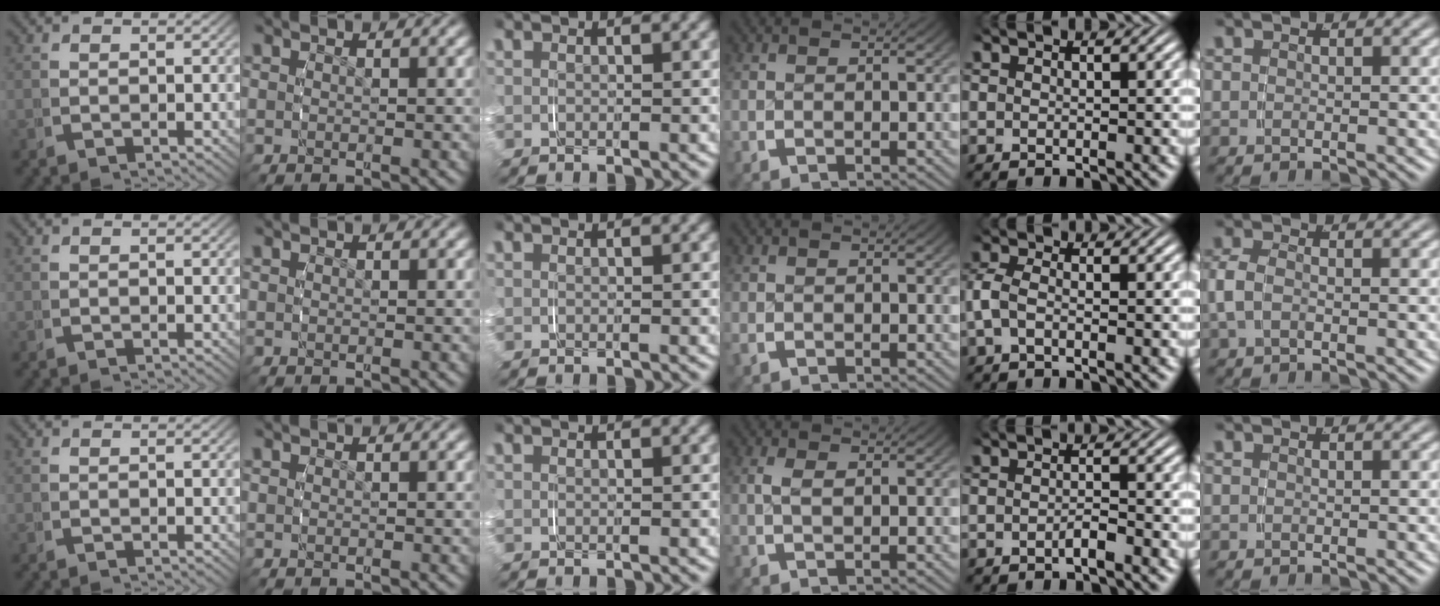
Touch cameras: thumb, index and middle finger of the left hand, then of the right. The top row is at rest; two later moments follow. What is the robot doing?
{"motion": "grasp_and_lifting", "object": "toothpaste"}